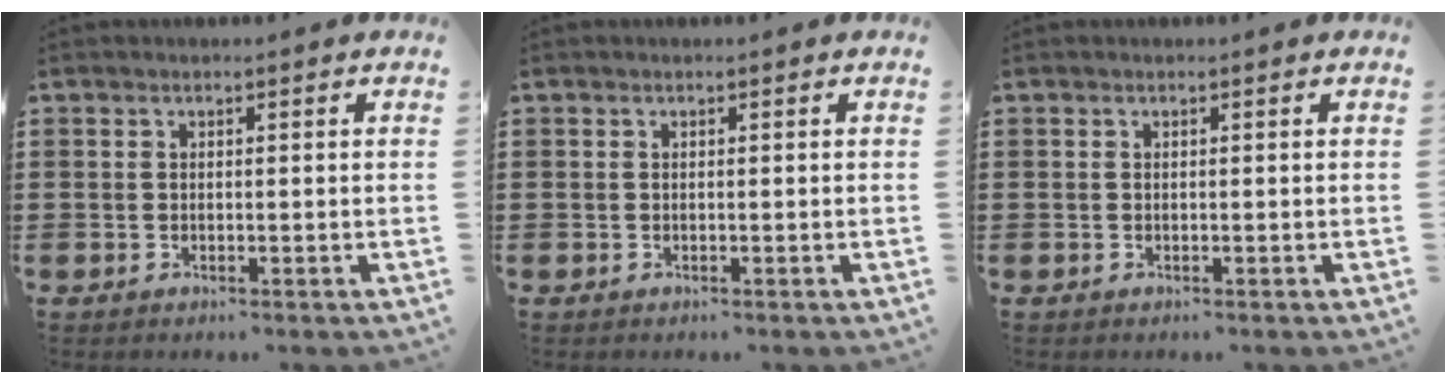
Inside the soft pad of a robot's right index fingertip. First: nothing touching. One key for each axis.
{"total": 0.0}
{"total": 0.0}